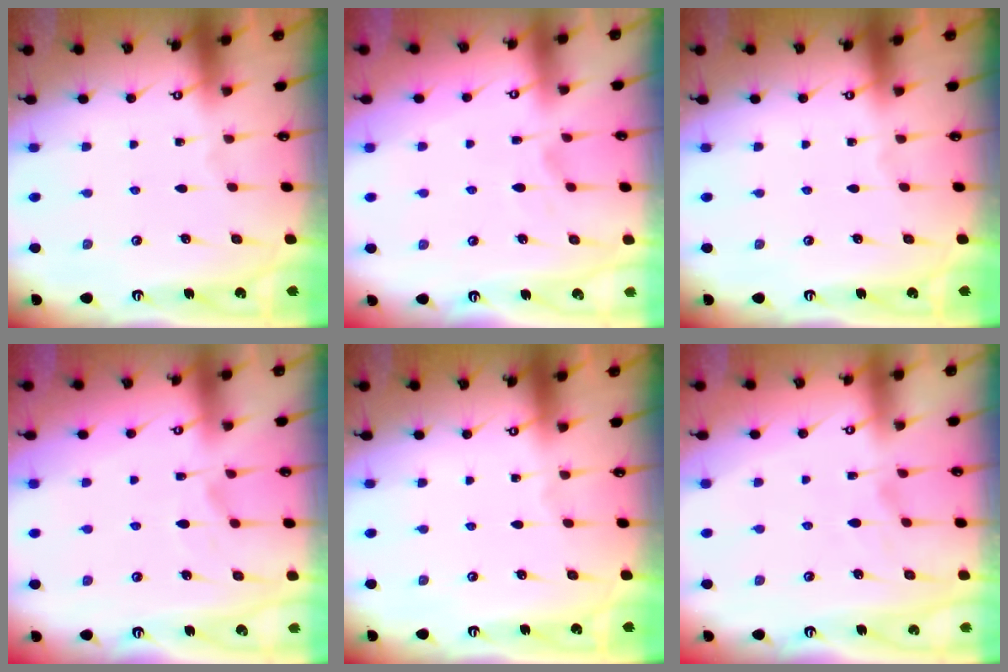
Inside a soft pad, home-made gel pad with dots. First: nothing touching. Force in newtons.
{"total": 2.4, "press": 2.1, "slide": 1.2}
{"total": 0.0}
{"total": 1.7, "press": 1.3, "slide": 1.1}
{"total": 0.0}
{"total": 2.2, "press": 1.8, "slide": 1.2}